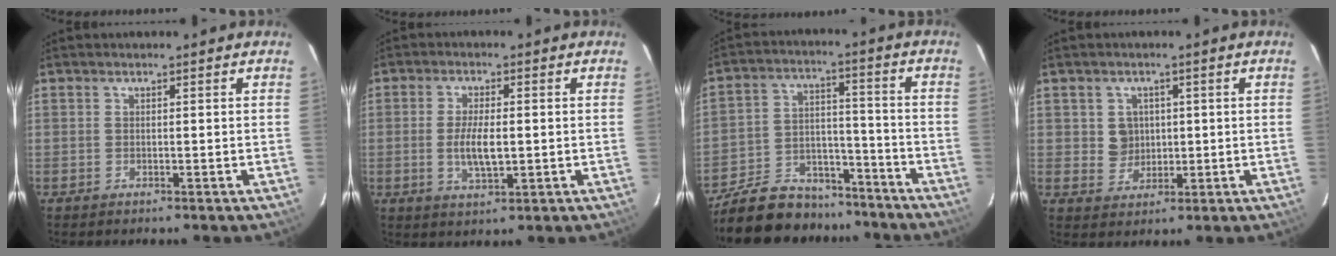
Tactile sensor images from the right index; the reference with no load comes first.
{"total": 6.0, "force": [-0.6, 2.2, 5.5], "torque": [-0.110, -0.008, -0.008]}
{"total": 18.8, "force": [-15.6, 8.4, 6.3], "torque": [-0.153, 0.029, -0.231]}
{"total": 4.3, "force": [0.9, 4.2, 0.9], "torque": [-0.016, 0.011, 0.024]}